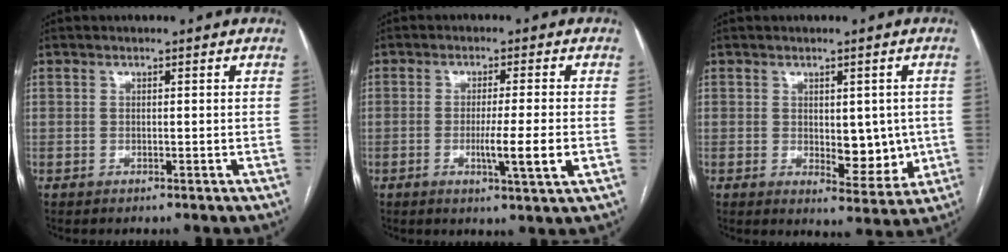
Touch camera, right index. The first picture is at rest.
{"total": 6.5, "force": [-1.5, -0.5, 6.3], "torque": [-0.105, -0.015, -0.026]}
{"total": 7.2, "force": [-0.2, 3.6, 6.2], "torque": [-0.070, -0.007, 0.008]}